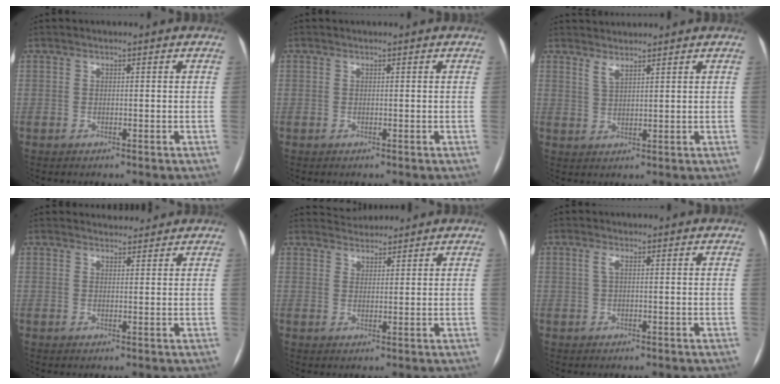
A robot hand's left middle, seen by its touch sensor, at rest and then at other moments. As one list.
[{"total": 0.0}, {"total": 3.2, "force": [3.1, 0.3, 0.8], "torque": [-0.013, 0.007, 0.055]}, {"total": 3.5, "force": [3.4, 0.9, 0.2], "torque": [-0.006, 0.012, 0.044]}, {"total": 4.2, "force": [4.1, 1.2, 0.0], "torque": [-0.002, 0.022, 0.067]}, {"total": 1.1, "force": [0.5, 0.2, 1.0], "torque": [-0.029, 0.008, 0.008]}]